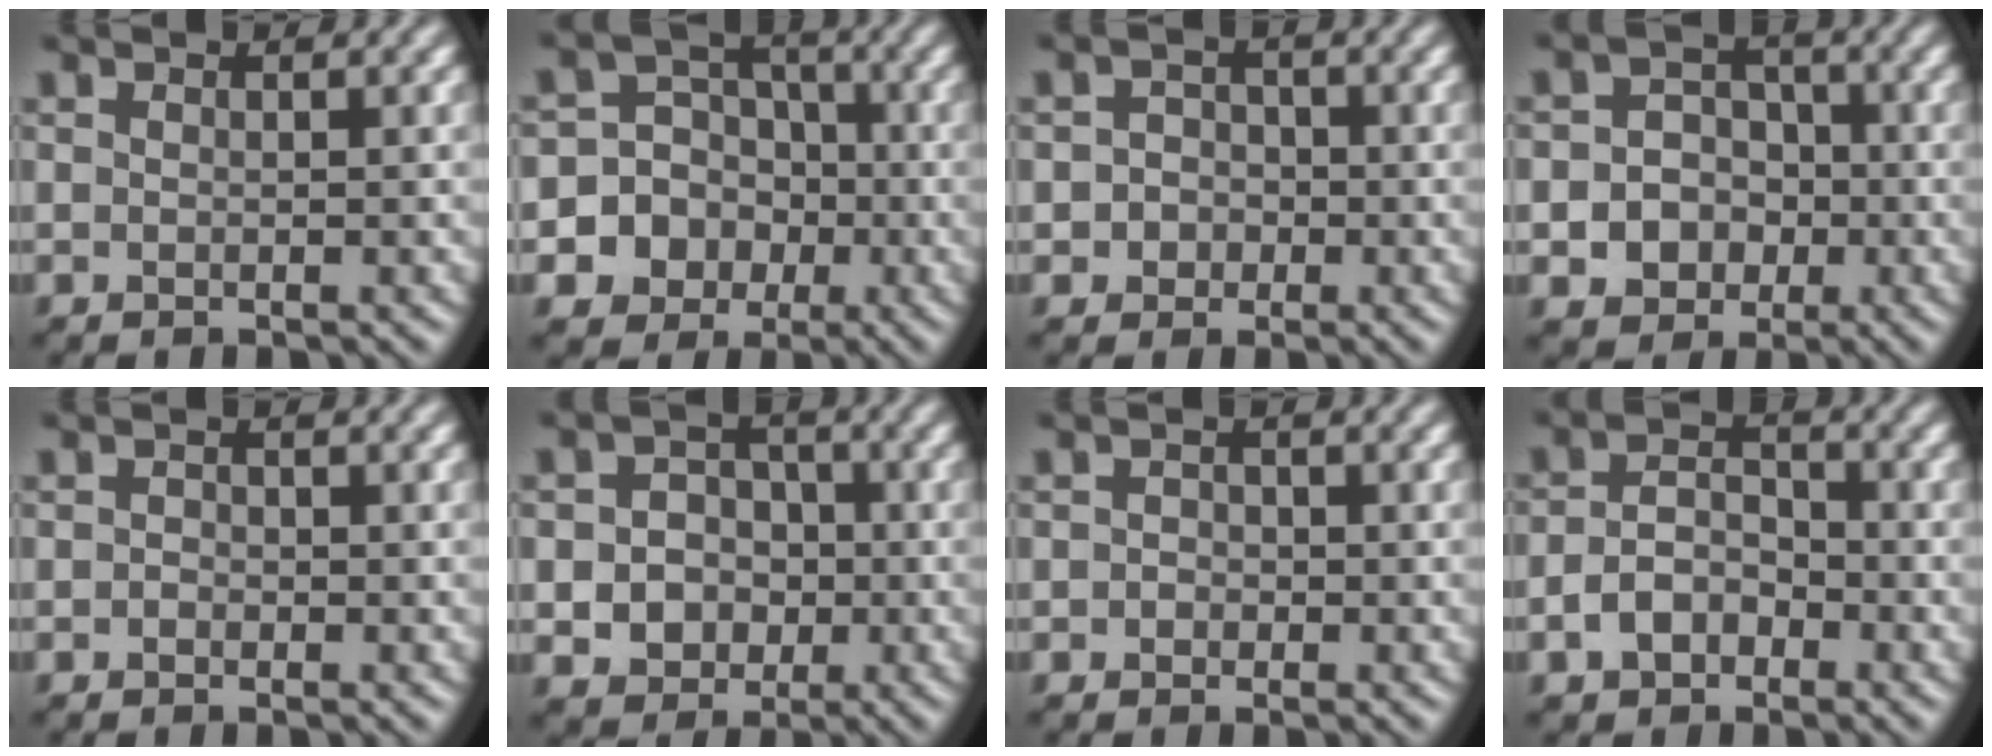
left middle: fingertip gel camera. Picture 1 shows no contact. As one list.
[{"total": 9.9, "force": [-4.0, 8.9, 1.7], "torque": [-0.050, -0.007, -0.080]}, {"total": 2.2, "force": [-0.9, 1.9, 0.3], "torque": [0.017, 0.001, -0.022]}, {"total": 5.2, "force": [-1.9, 4.6, 1.5], "torque": [-0.016, 0.001, -0.048]}, {"total": 0.6, "force": [-0.4, 0.3, 0.0], "torque": [0.004, -0.003, -0.010]}, {"total": 5.0, "force": [-1.6, 4.5, 1.7], "torque": [-0.020, 0.000, -0.039]}, {"total": 0.8, "force": [-0.4, 0.7, 0.0], "torque": [0.008, 0.000, -0.008]}, {"total": 3.1, "force": [-1.9, 2.0, 1.6], "torque": [-0.035, 0.000, -0.036]}]